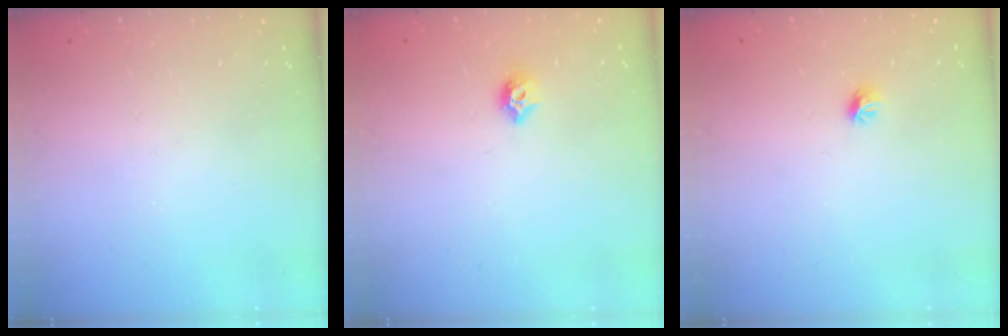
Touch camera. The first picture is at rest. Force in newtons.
{"total": 6.6, "press": 6.6, "slide": 0.4}
{"total": 4.6, "press": 4.5, "slide": 0.9}